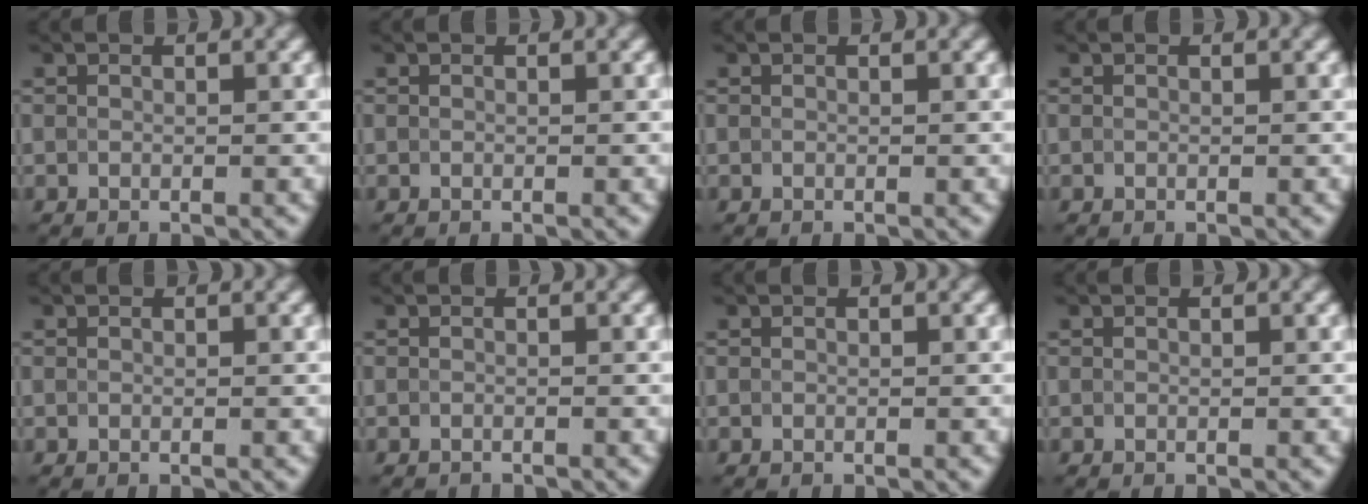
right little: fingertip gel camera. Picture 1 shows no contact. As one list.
[{"total": 0.0}, {"total": 0.0}, {"total": 0.0}, {"total": 0.0}, {"total": 1.1, "force": [-1.1, 0.0, 0.0], "torque": [0.004, -0.008, -0.019]}, {"total": 0.0}, {"total": 0.0}]